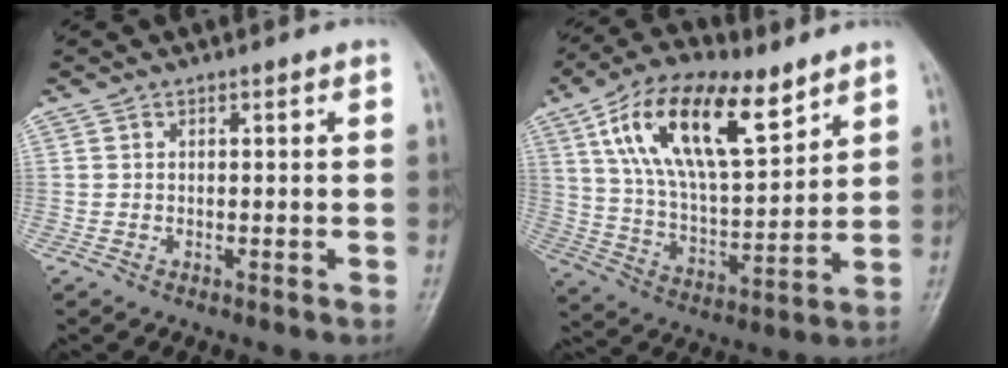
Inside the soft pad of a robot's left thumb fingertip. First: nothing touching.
{"total": 20.8, "force": [10.4, 9.1, 15.5], "torque": [-0.249, -0.030, 0.189]}